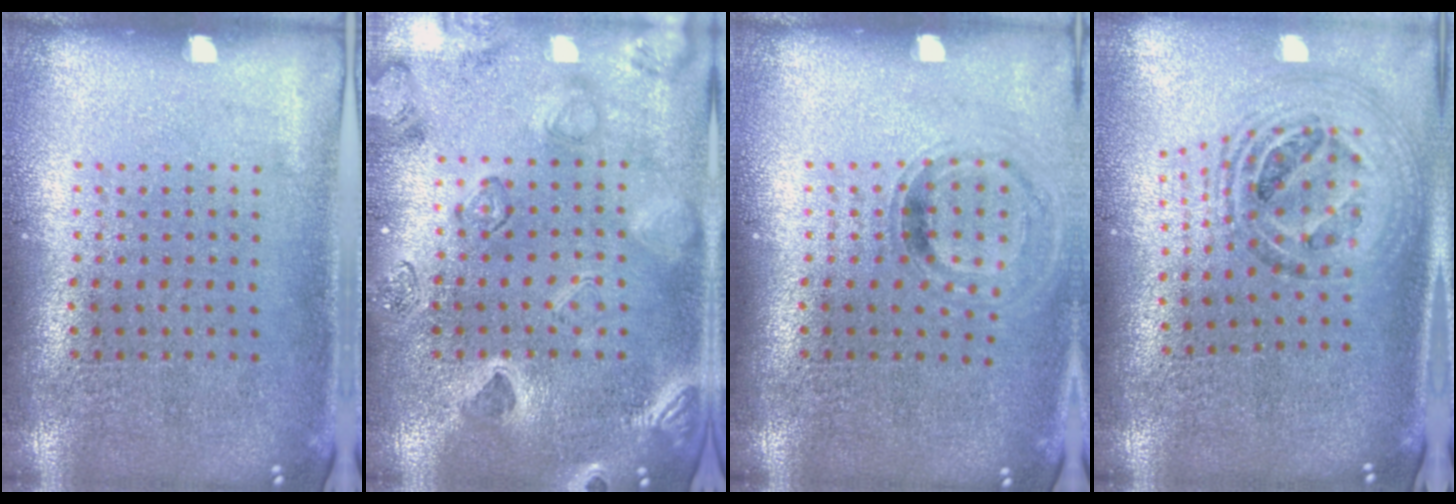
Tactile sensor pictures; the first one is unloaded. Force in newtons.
{"total": 2.5, "press": 2.4, "slide": 0.9}
{"total": 0.9, "press": 0.9, "slide": 0.1}
{"total": 1.5, "press": 1.3, "slide": 0.6}